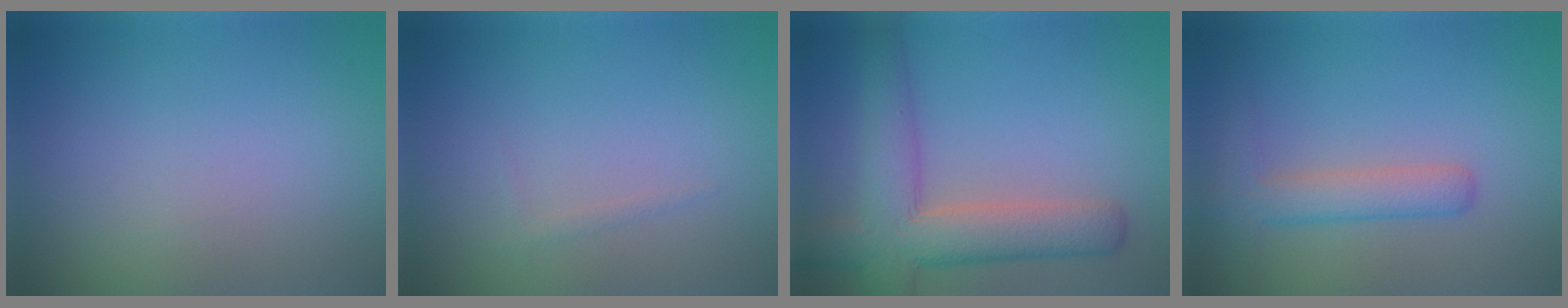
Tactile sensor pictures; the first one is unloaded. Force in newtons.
{"total": 0.6, "press": 0.6, "slide": 0.1}
{"total": 7.0, "press": 7.0, "slide": 0.4}
{"total": 3.5, "press": 3.5, "slide": 0.1}